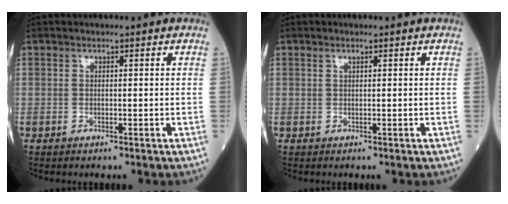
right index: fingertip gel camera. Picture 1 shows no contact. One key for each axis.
{"total": 0.6, "fx": 0.4, "fy": 0.1, "fz": 0.4, "tx": -0.011, "ty": 0.001, "tz": 0.007}